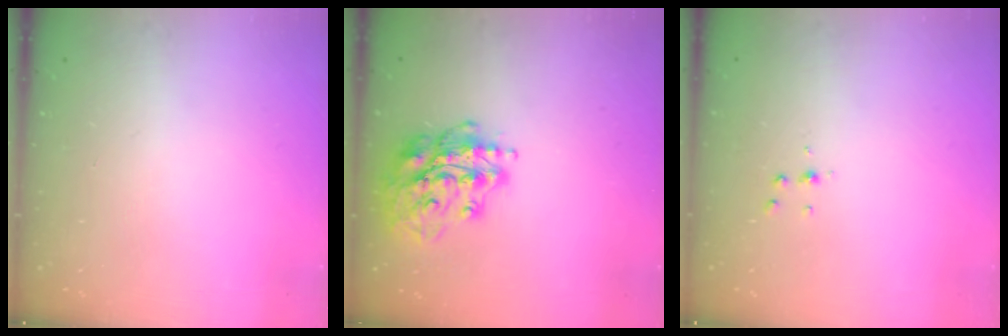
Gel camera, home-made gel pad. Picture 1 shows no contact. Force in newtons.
{"total": 16.4, "press": 16.4, "slide": 0.6}
{"total": 3.9, "press": 3.9, "slide": 0.4}